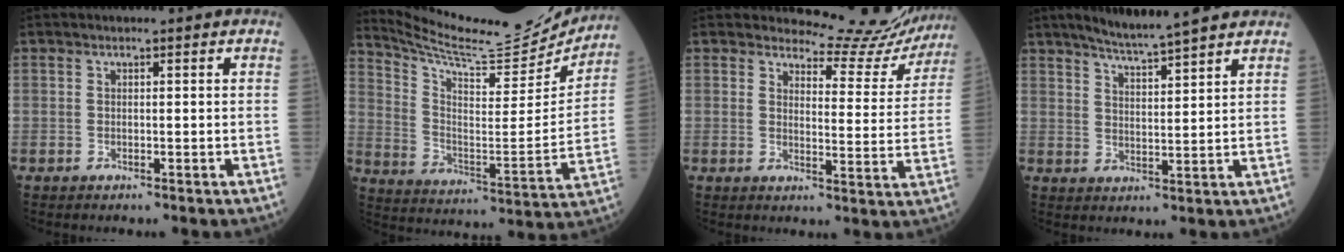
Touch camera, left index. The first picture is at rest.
{"total": 19.3, "force": [18.7, 1.2, 4.6], "torque": [-0.100, -0.065, 0.280]}
{"total": 11.7, "force": [11.4, 2.4, -0.1], "torque": [0.016, -0.049, 0.119]}
{"total": 10.2, "force": [8.9, 0.2, 5.0], "torque": [-0.082, 0.018, 0.133]}